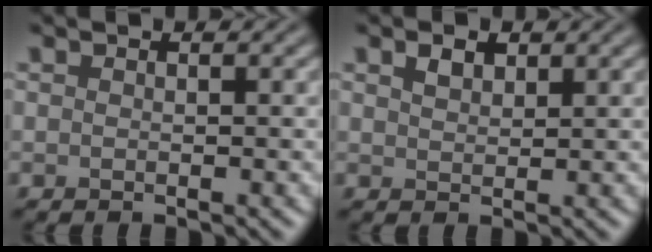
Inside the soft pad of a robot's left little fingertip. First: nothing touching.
{"total": 1.5, "force": [1.0, 0.8, 0.7], "torque": [-0.015, 0.003, 0.020]}